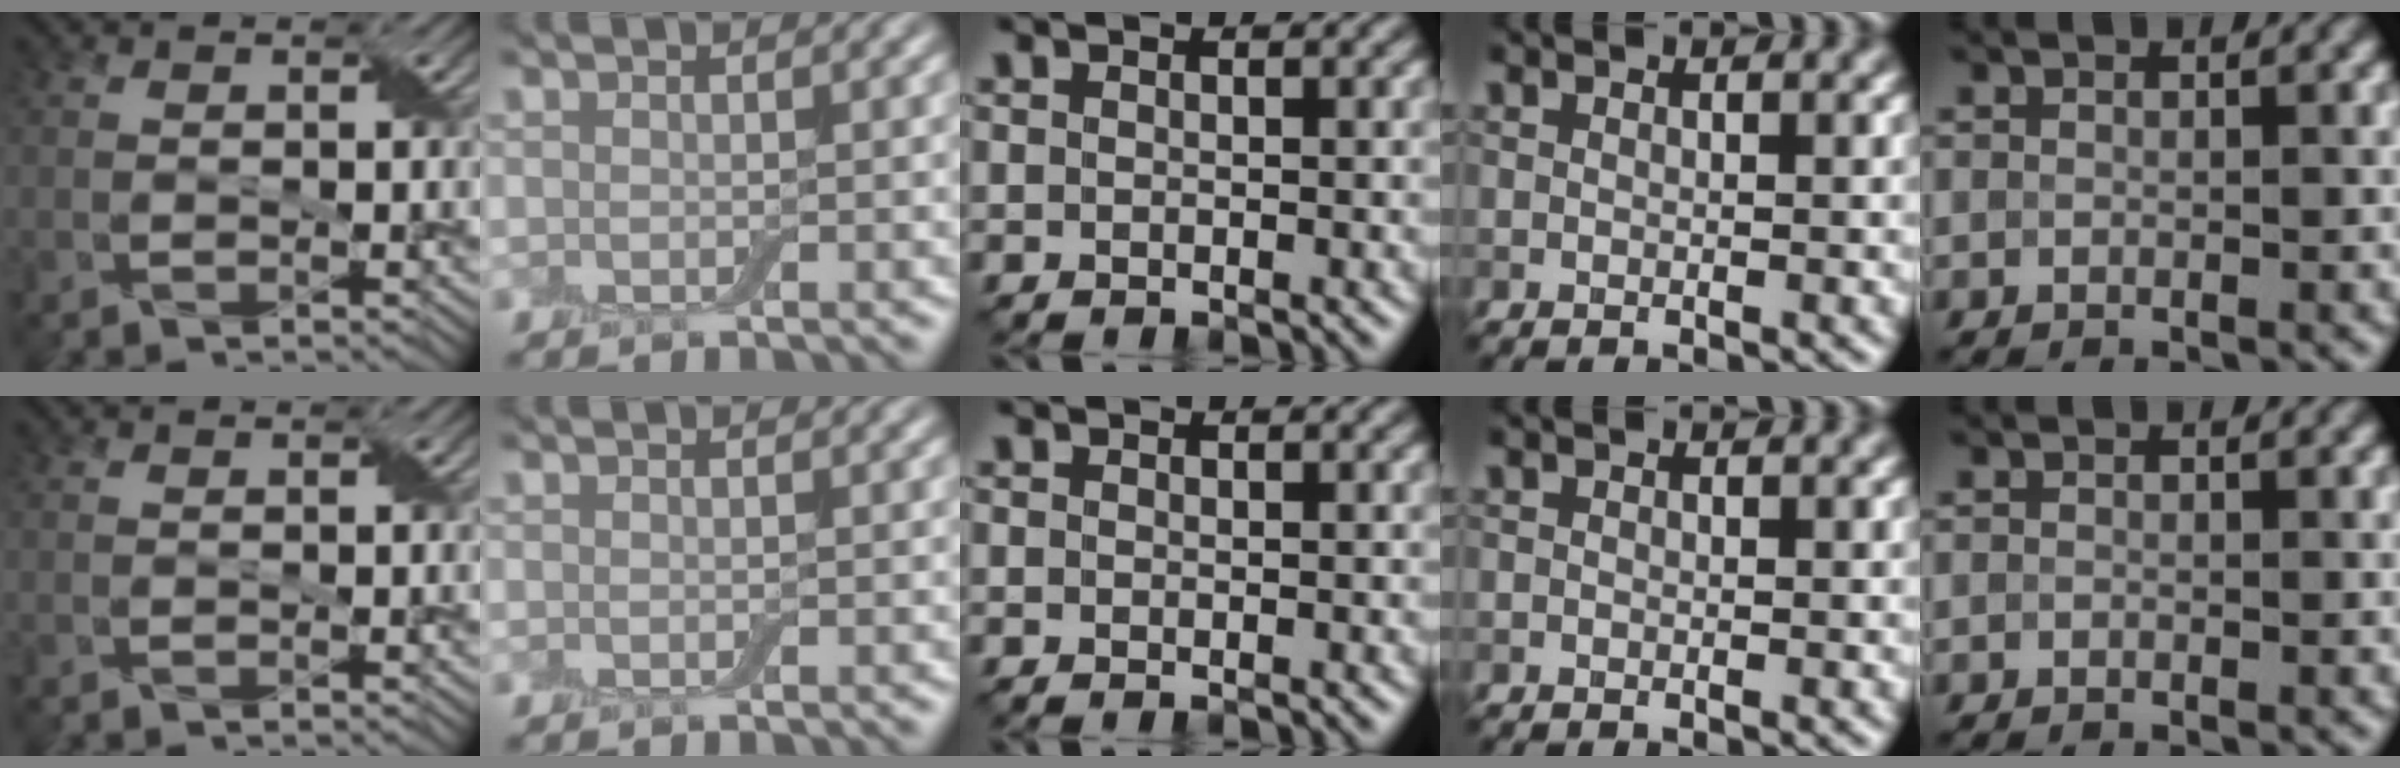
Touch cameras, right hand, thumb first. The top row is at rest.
{}